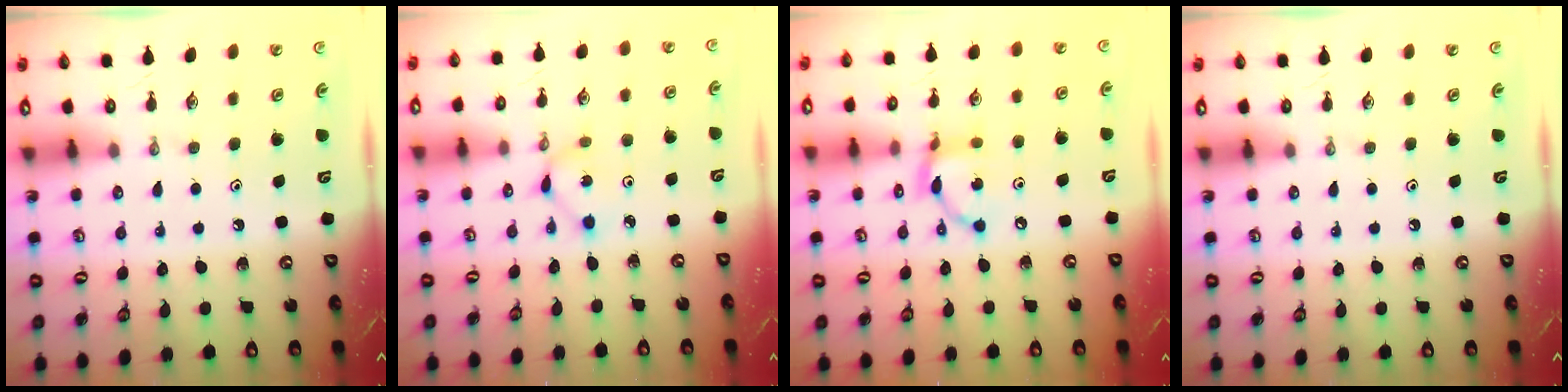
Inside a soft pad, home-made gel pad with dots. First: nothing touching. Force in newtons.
{"total": 2.1, "press": 2.1, "slide": 0.3}
{"total": 10.4, "press": 10.4, "slide": 0.6}
{"total": 0.0}